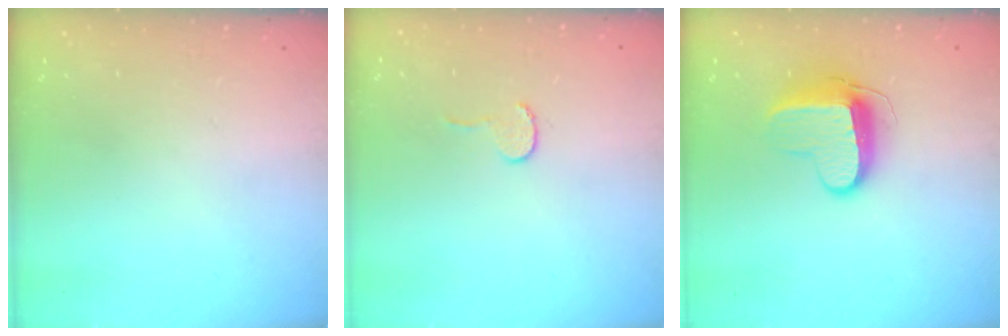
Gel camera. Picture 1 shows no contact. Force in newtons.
{"total": 3.7, "press": 3.7, "slide": 0.4}
{"total": 10.3, "press": 10.3, "slide": 1.0}